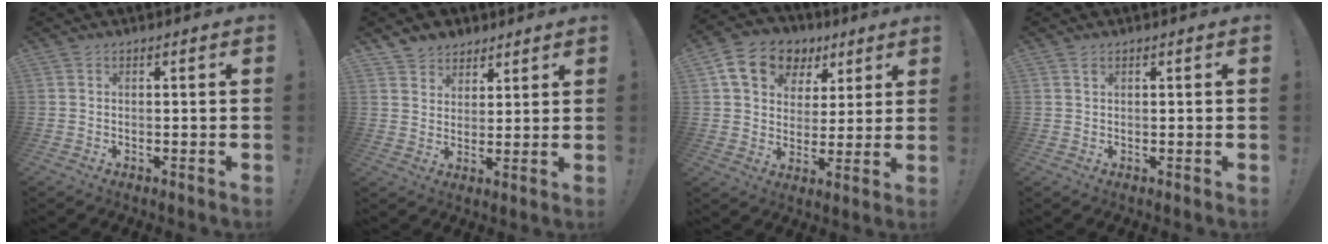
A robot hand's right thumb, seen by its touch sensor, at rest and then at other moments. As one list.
[{"total": 5.9, "force": [4.3, 4.0, 0.3], "torque": [0.002, -0.036, 0.083]}, {"total": 14.0, "force": [6.9, 10.5, 6.1], "torque": [-0.094, -0.026, 0.133]}, {"total": 0.6, "force": [0.4, 0.4, 0.2], "torque": [-0.003, -0.001, 0.007]}]